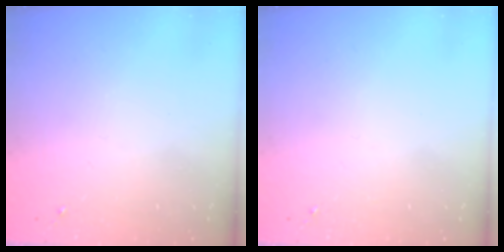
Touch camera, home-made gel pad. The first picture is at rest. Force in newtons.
{"total": 0.0}